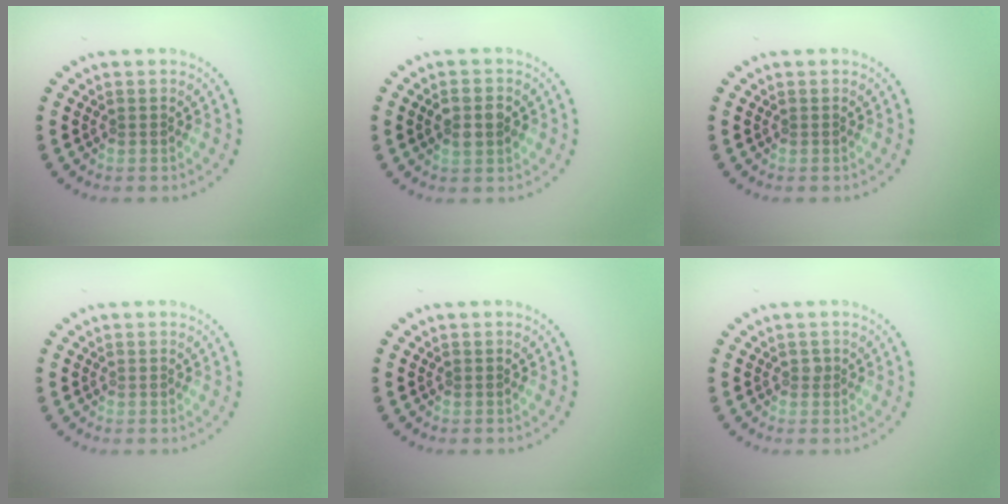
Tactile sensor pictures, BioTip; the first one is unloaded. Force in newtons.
{"total": 2.2, "press": 2.2, "slide": 0.1}
{"total": 0.0}
{"total": 0.0}
{"total": 0.0}
{"total": 0.6, "press": 0.4, "slide": 0.4}